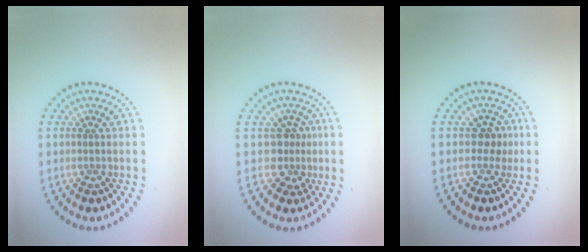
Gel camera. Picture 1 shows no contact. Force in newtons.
{"total": 2.6, "press": 2.0, "slide": 1.6}
{"total": 1.6, "press": 1.4, "slide": 0.8}